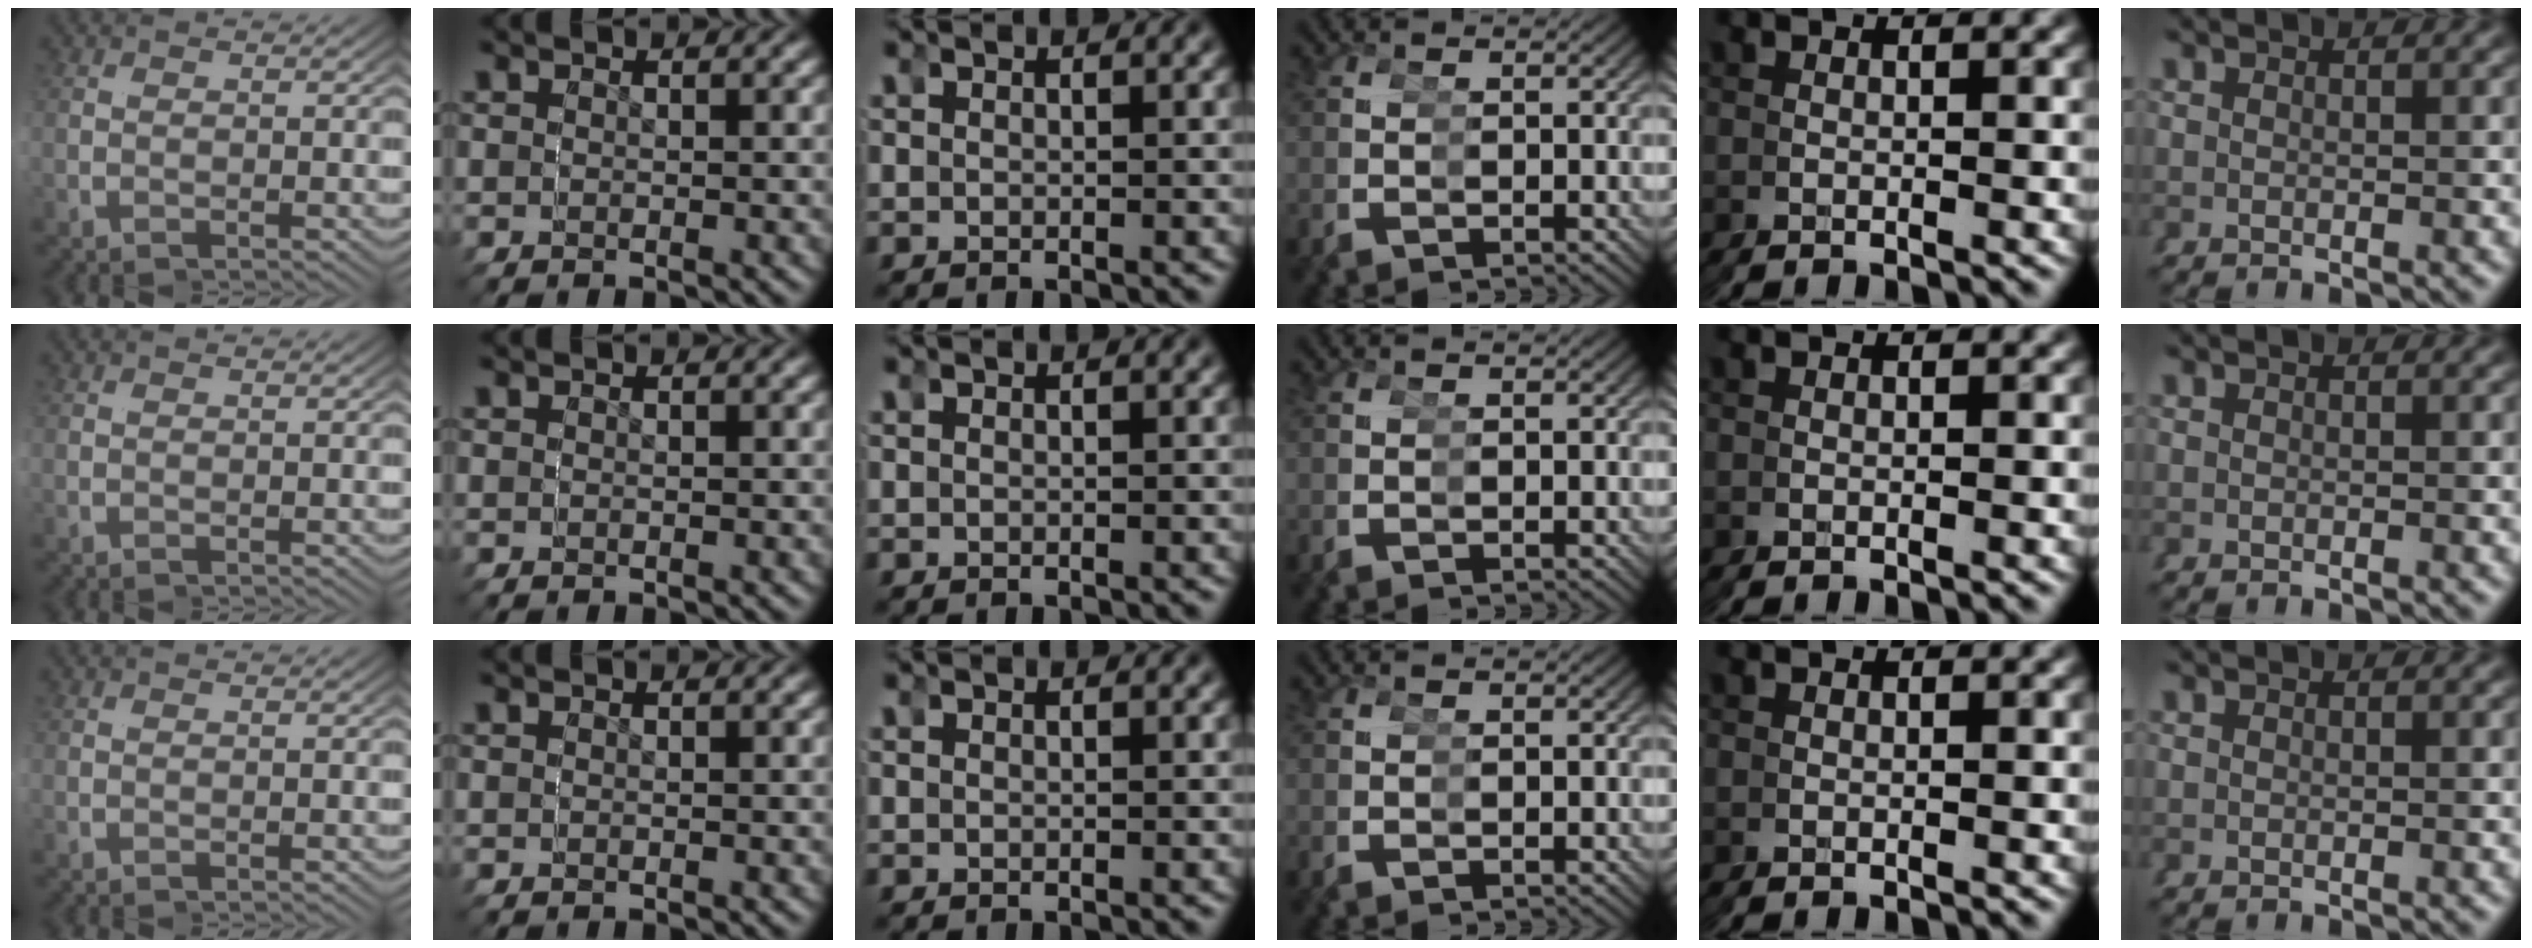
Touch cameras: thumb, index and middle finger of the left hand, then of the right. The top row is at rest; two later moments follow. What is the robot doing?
{"motion": "grasp_and_lifting", "object": "scissors"}